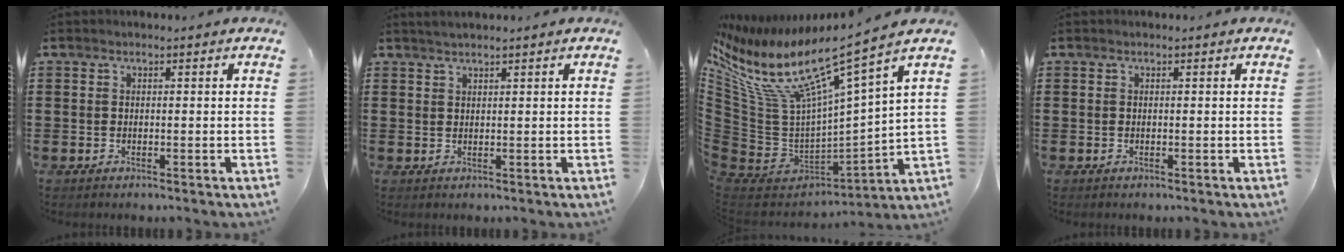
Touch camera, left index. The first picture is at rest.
{"total": 1.2, "force": [1.1, -0.1, 0.5], "torque": [-0.011, 0.000, 0.021]}
{"total": 11.8, "force": [6.7, 3.4, 9.1], "torque": [-0.215, -0.048, 0.099]}
{"total": 0.0}